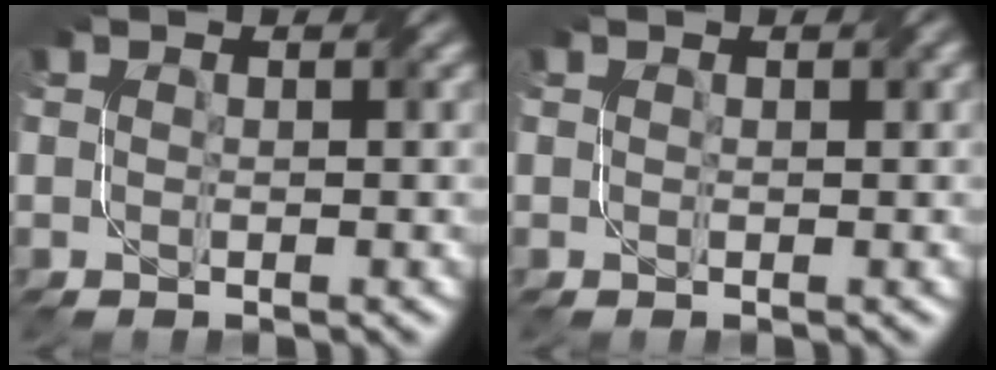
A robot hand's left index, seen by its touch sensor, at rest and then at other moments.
{"total": 0.5, "force": [0.4, 0.2, 0.3], "torque": [-0.005, 0.002, 0.007]}